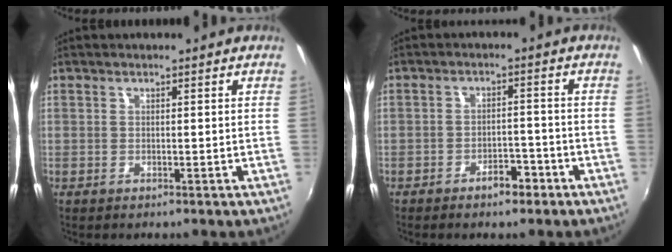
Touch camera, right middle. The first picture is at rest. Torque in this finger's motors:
{"motor_torque": [1.01, -1.13, 0.15, 0.08]}